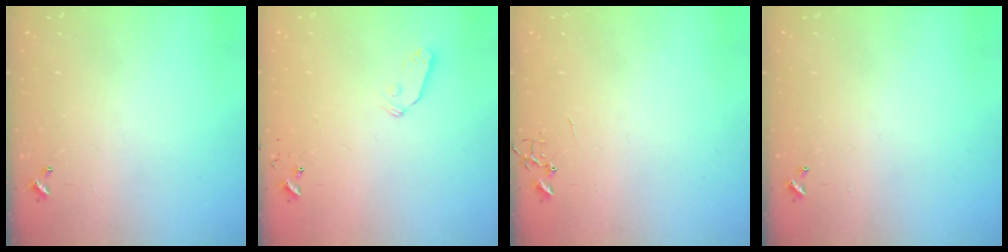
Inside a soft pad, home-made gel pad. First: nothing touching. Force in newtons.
{"total": 5.6, "press": 5.6, "slide": 0.3}
{"total": 0.0}
{"total": 0.0}